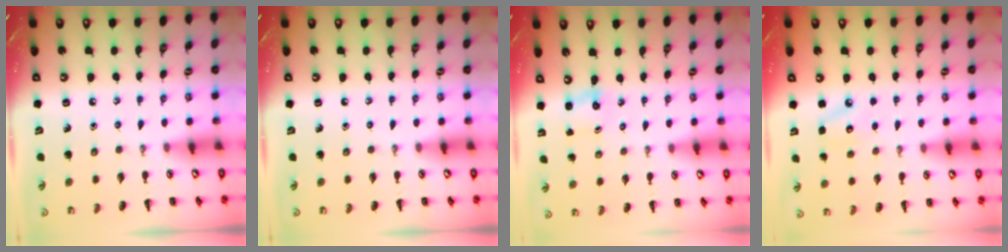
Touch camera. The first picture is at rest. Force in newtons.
{"total": 0.0}
{"total": 0.9, "press": 0.9, "slide": 0.3}
{"total": 5.2, "press": 5.0, "slide": 1.5}